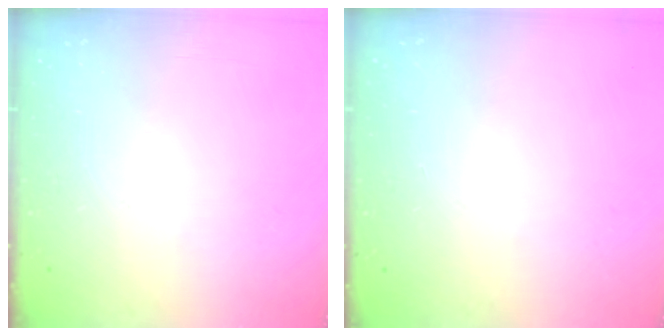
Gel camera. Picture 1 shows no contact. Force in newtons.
{"total": 0.0}